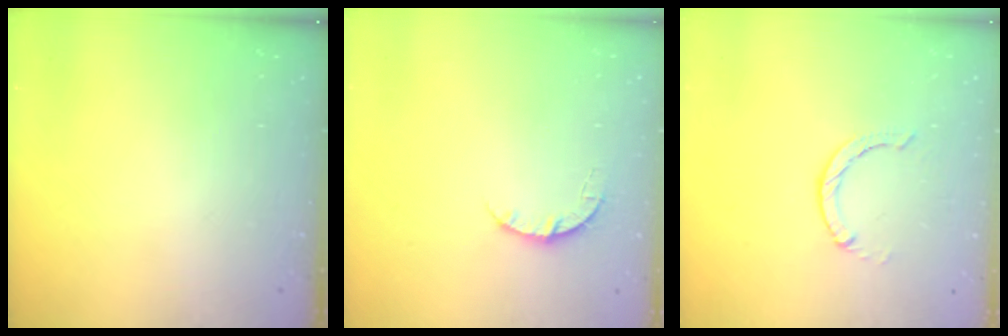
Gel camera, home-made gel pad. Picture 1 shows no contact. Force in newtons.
{"total": 3.5, "press": 3.5, "slide": 0.5}
{"total": 0.6, "press": 0.6, "slide": 0.2}